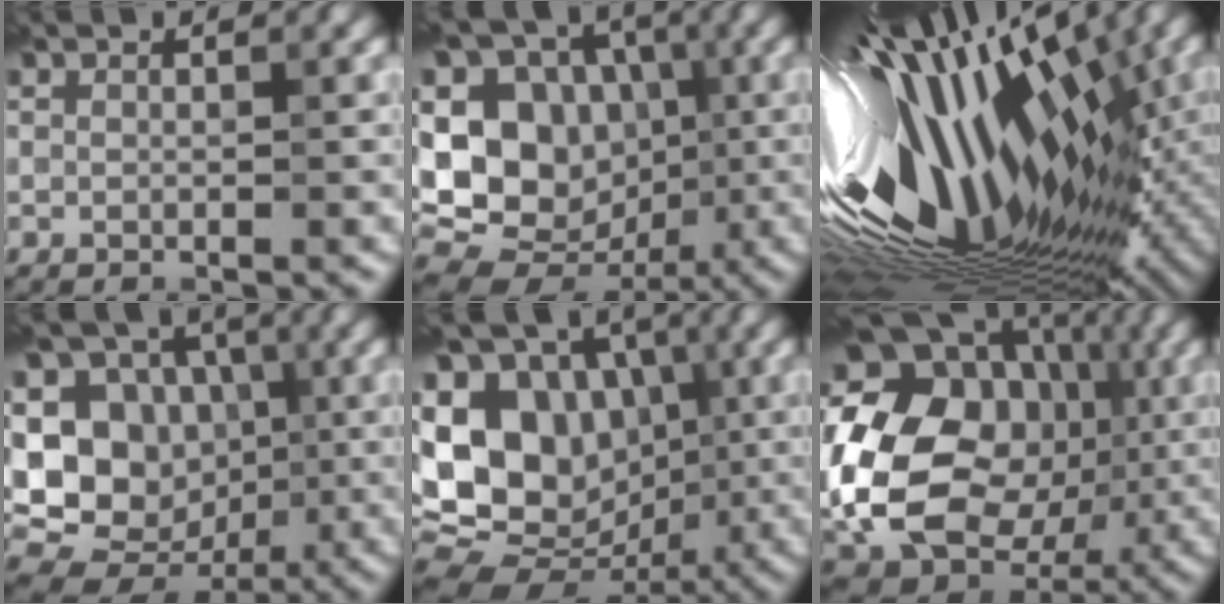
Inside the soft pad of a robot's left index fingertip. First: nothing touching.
{"total": 14.0, "force": [-0.2, 12.2, 6.9], "torque": [-0.138, 0.020, -0.024]}
{"total": 18.9, "force": [-0.8, 8.1, 17.0], "torque": [-0.288, -0.028, -0.015]}
{"total": 12.2, "force": [-0.4, 10.9, 5.6], "torque": [-0.113, 0.018, -0.027]}
{"total": 16.7, "force": [0.2, 14.0, 9.1], "torque": [-0.179, 0.032, -0.022]}
{"total": 23.3, "force": [0.0, 19.9, 12.1], "torque": [-0.244, 0.031, -0.034]}